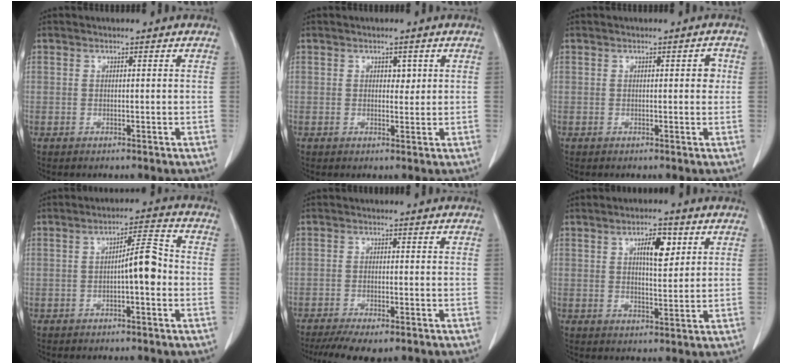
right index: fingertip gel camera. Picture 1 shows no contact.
{"total": 1.6, "force": [0.6, 1.1, 1.1], "torque": [-0.011, -0.002, 0.008]}
{"total": 1.7, "force": [0.2, 0.8, 1.5], "torque": [-0.012, 0.006, 0.002]}
{"total": 5.4, "force": [-0.8, 1.0, 5.3], "torque": [-0.080, 0.018, -0.013]}
{"total": 8.9, "force": [-6.7, 2.5, 5.2], "torque": [-0.077, -0.013, -0.100]}
{"total": 5.5, "force": [2.3, 1.8, 4.7], "torque": [-0.079, 0.003, 0.038]}